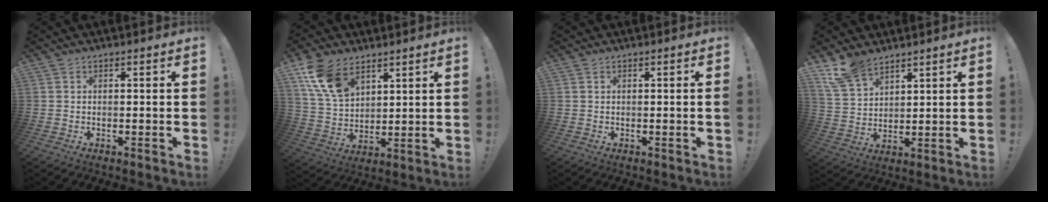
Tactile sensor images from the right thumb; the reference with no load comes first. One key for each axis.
{"total": 13.8, "fx": 8.0, "fy": 8.4, "fz": 7.5, "tx": -0.153, "ty": -0.029, "tz": 0.159}
{"total": 0.7, "fx": 0.0, "fy": -0.5, "fz": 0.6, "tx": -0.014, "ty": 0.000, "tz": -0.001}
{"total": 10.5, "fx": 8.0, "fy": 5.4, "fz": 4.2, "tx": -0.086, "ty": -0.042, "tz": 0.160}